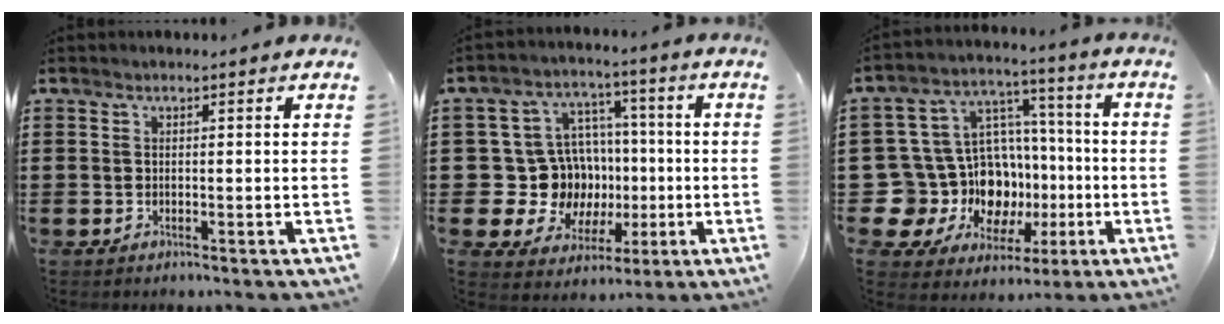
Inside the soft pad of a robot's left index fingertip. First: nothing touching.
{"total": 12.1, "force": [-0.3, 11.4, 4.0], "torque": [-0.117, -0.006, 0.006]}
{"total": 15.2, "force": [-3.8, 13.8, 5.1], "torque": [-0.144, -0.014, -0.027]}